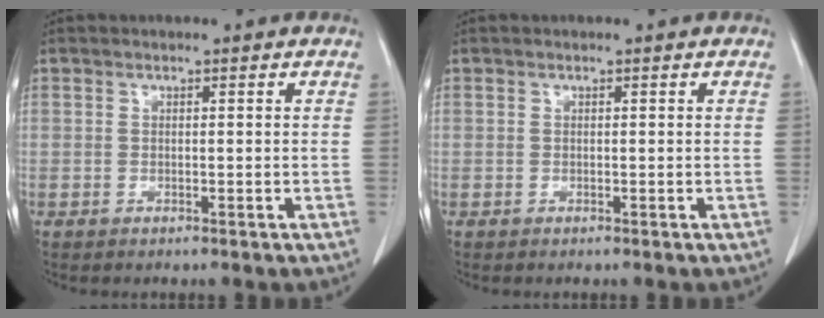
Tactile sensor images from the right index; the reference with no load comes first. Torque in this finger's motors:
{"motor_torque": [0.00, 0.00, 0.00, 0.00]}